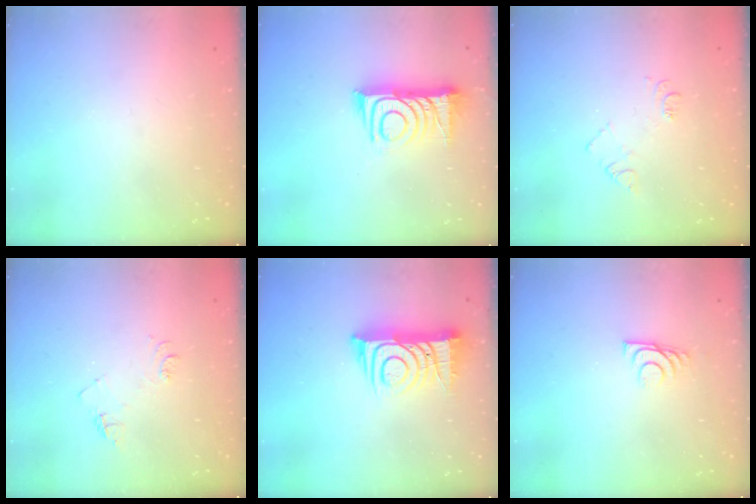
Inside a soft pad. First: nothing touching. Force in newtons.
{"total": 13.1, "press": 13.0, "slide": 0.9}
{"total": 5.5, "press": 5.4, "slide": 0.7}
{"total": 5.9, "press": 5.9, "slide": 0.6}
{"total": 13.7, "press": 13.7, "slide": 0.8}
{"total": 5.7, "press": 5.6, "slide": 0.8}